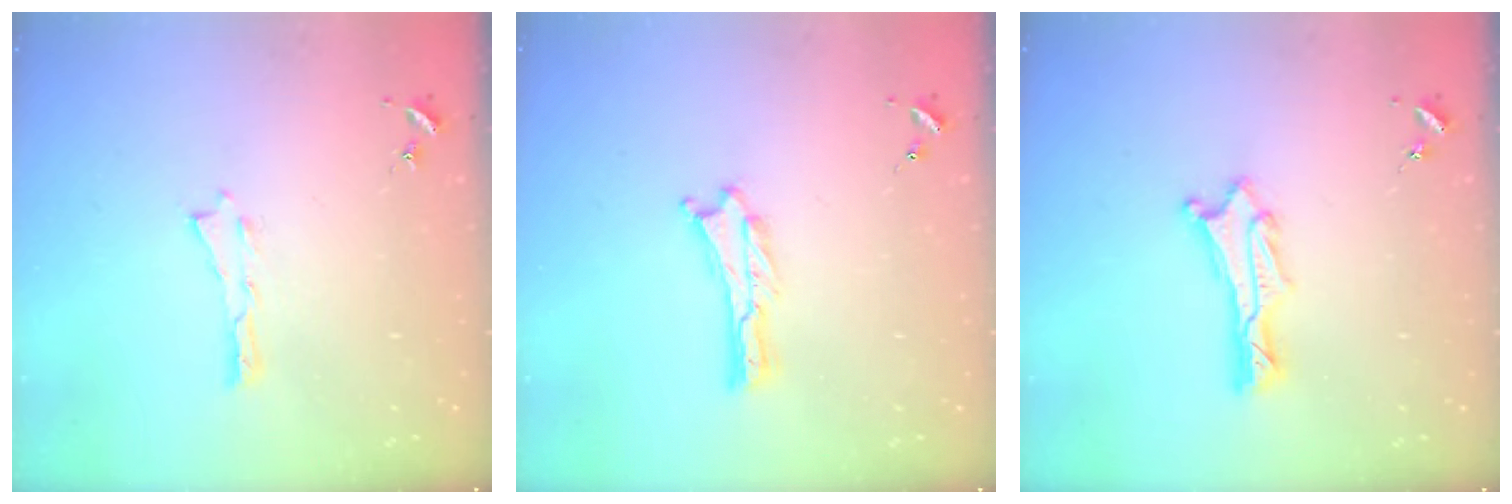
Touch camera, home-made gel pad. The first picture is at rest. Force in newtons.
{"total": 0.0}
{"total": 1.3, "press": 1.3, "slide": 0.1}